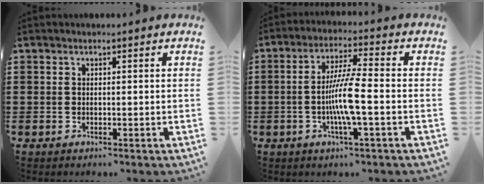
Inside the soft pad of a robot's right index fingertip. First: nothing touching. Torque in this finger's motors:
{"motor_torque": [1.14, 0.36, 0.70, 0.12]}